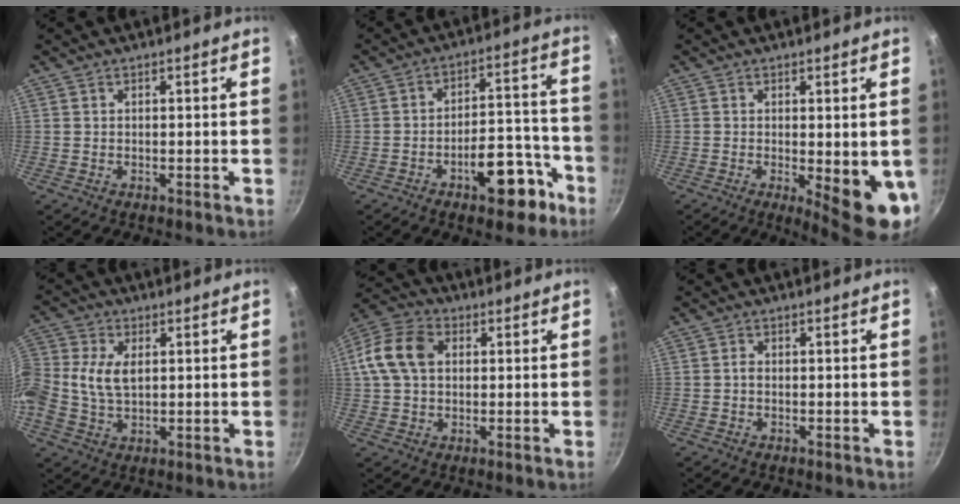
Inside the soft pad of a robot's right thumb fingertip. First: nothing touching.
{"total": 12.5, "force": [-6.7, 5.7, 8.8], "torque": [-0.087, 0.066, -0.085]}
{"total": 9.8, "force": [-1.4, 2.6, 9.3], "torque": [-0.103, -0.015, -0.009]}
{"total": 12.1, "force": [1.1, 8.3, 8.8], "torque": [-0.197, 0.024, 0.011]}
{"total": 11.2, "force": [1.9, 8.1, 7.6], "torque": [-0.136, 0.021, 0.019]}
{"total": 0.9, "force": [-0.3, 0.6, 0.5], "torque": [-0.010, 0.005, -0.005]}